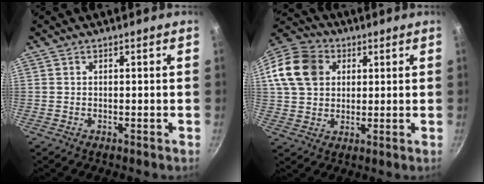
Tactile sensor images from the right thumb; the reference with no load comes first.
{"total": 15.4, "force": [4.1, 12.2, 8.4], "torque": [-0.156, 0.022, 0.065]}